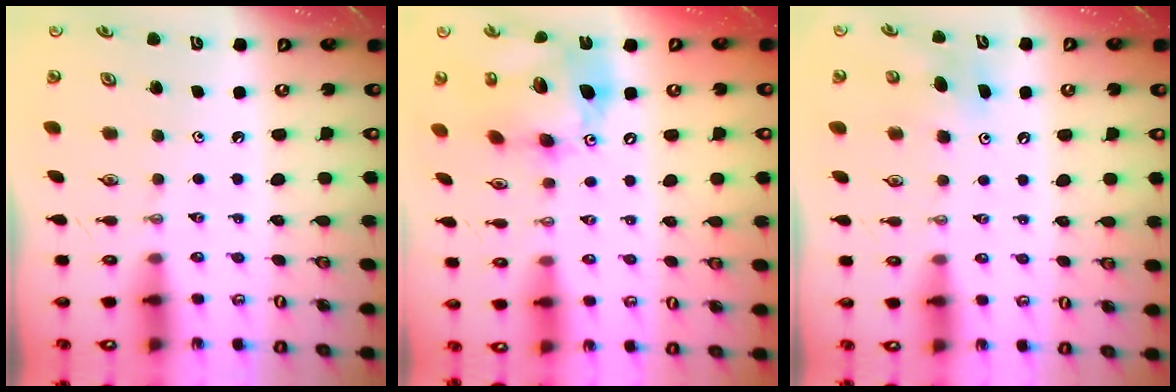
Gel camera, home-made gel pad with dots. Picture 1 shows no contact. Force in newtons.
{"total": 16.3, "press": 16.3, "slide": 1.7}
{"total": 6.4, "press": 6.1, "slide": 2.0}